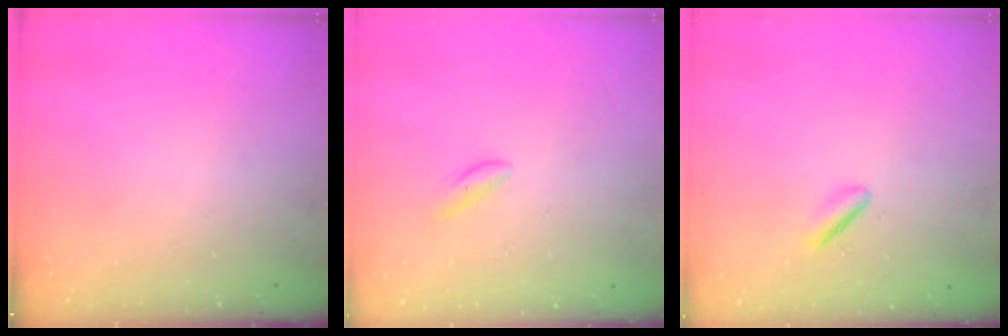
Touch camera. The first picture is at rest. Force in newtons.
{"total": 0.8, "press": 0.6, "slide": 0.6}
{"total": 2.2, "press": 1.9, "slide": 1.2}